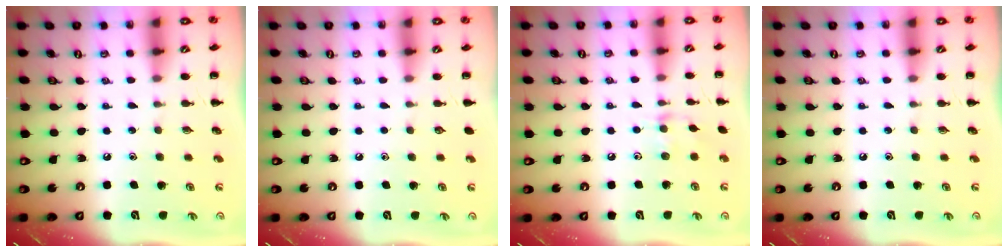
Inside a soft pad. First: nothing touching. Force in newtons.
{"total": 0.0}
{"total": 6.6, "press": 6.4, "slide": 1.6}
{"total": 0.0}